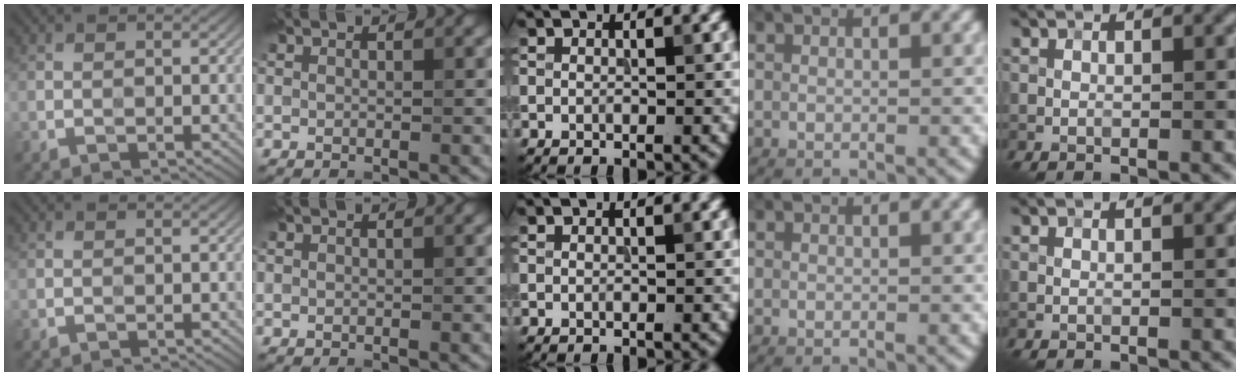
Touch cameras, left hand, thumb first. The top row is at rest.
{}